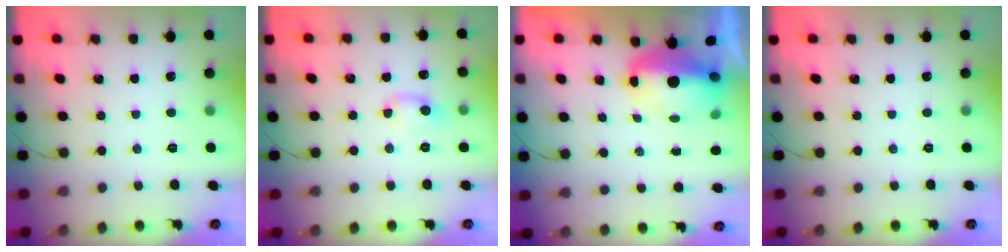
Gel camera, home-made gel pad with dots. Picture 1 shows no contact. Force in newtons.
{"total": 4.3, "press": 4.2, "slide": 0.9}
{"total": 6.8, "press": 6.7, "slide": 1.1}
{"total": 0.0}